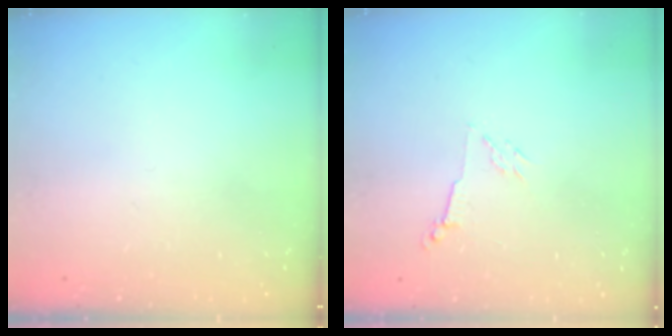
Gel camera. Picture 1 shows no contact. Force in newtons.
{"total": 2.8, "press": 2.7, "slide": 0.6}